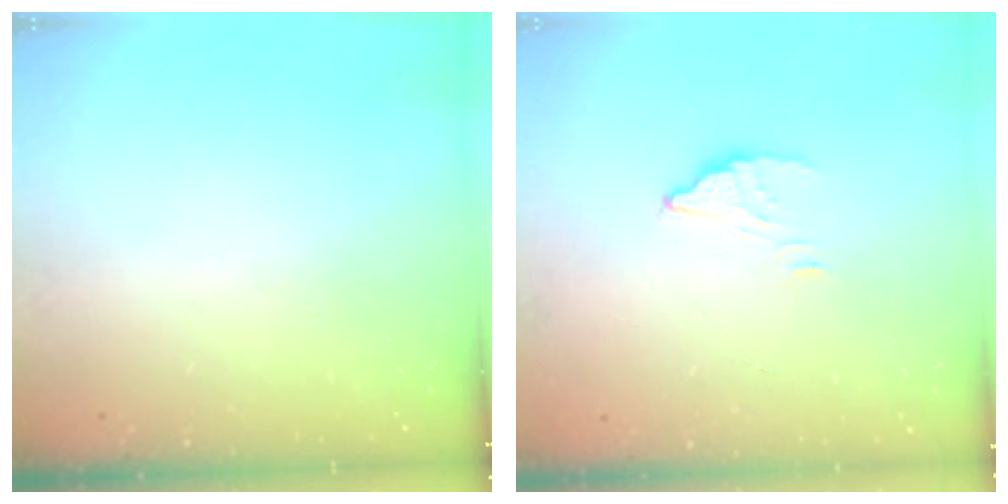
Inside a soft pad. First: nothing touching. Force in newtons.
{"total": 2.9, "press": 2.9, "slide": 0.2}